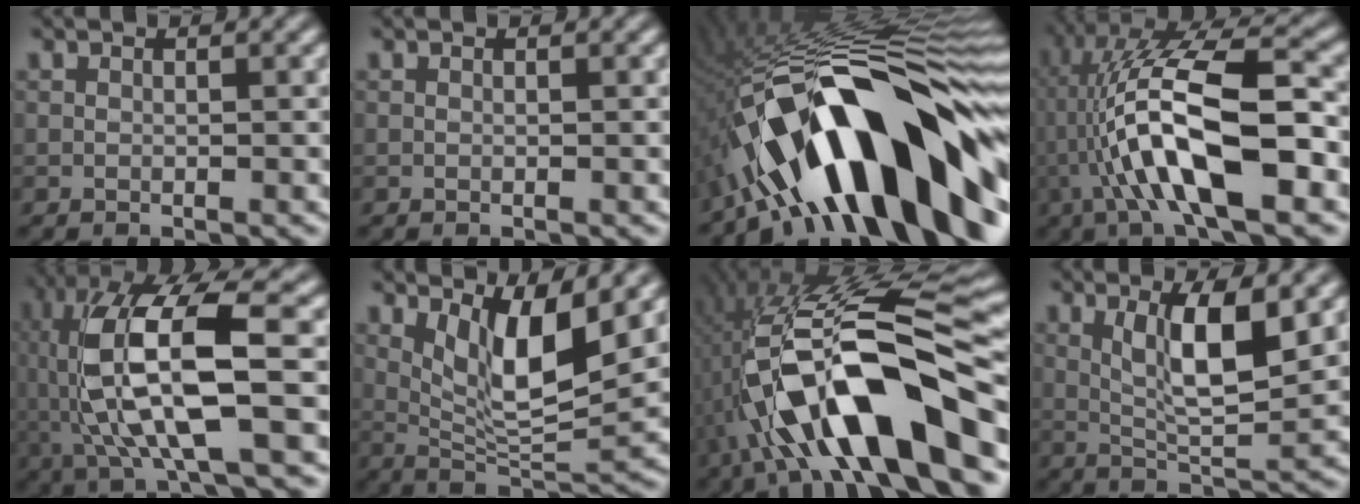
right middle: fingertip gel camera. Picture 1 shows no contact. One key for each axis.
{"total": 0.0}
{"total": 17.8, "fx": -5.1, "fy": 6.4, "fz": 15.8, "tx": -0.216, "ty": 0.053, "tz": -0.092}
{"total": 12.0, "fx": -2.4, "fy": 3.5, "fz": 11.3, "tx": -0.217, "ty": 0.021, "tz": -0.038}
{"total": 12.1, "fx": 0.5, "fy": 4.2, "fz": 11.3, "tx": -0.237, "ty": -0.006, "tz": 0.024}
{"total": 6.3, "fx": 2.7, "fy": 1.7, "fz": 5.4, "tx": -0.100, "ty": -0.014, "tz": 0.059}
{"total": 13.7, "fx": -3.9, "fy": 4.0, "fz": 12.5, "tx": -0.205, "ty": 0.021, "tz": -0.060}
{"total": 6.0, "fx": 1.6, "fy": 1.5, "fz": 5.6, "tx": -0.102, "ty": 0.000, "tz": 0.039}